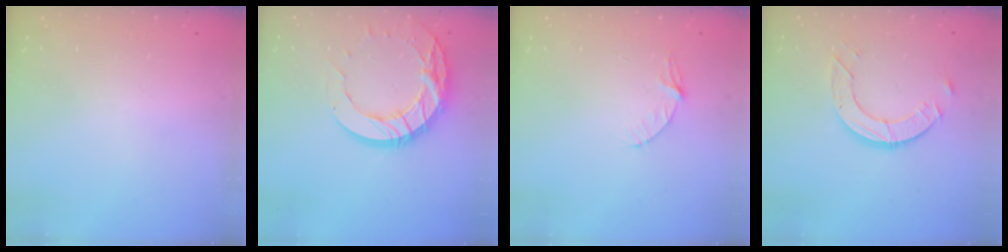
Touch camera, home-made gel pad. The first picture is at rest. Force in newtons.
{"total": 14.4, "press": 14.4, "slide": 0.7}
{"total": 4.0, "press": 4.0, "slide": 0.4}
{"total": 8.4, "press": 8.4, "slide": 0.5}